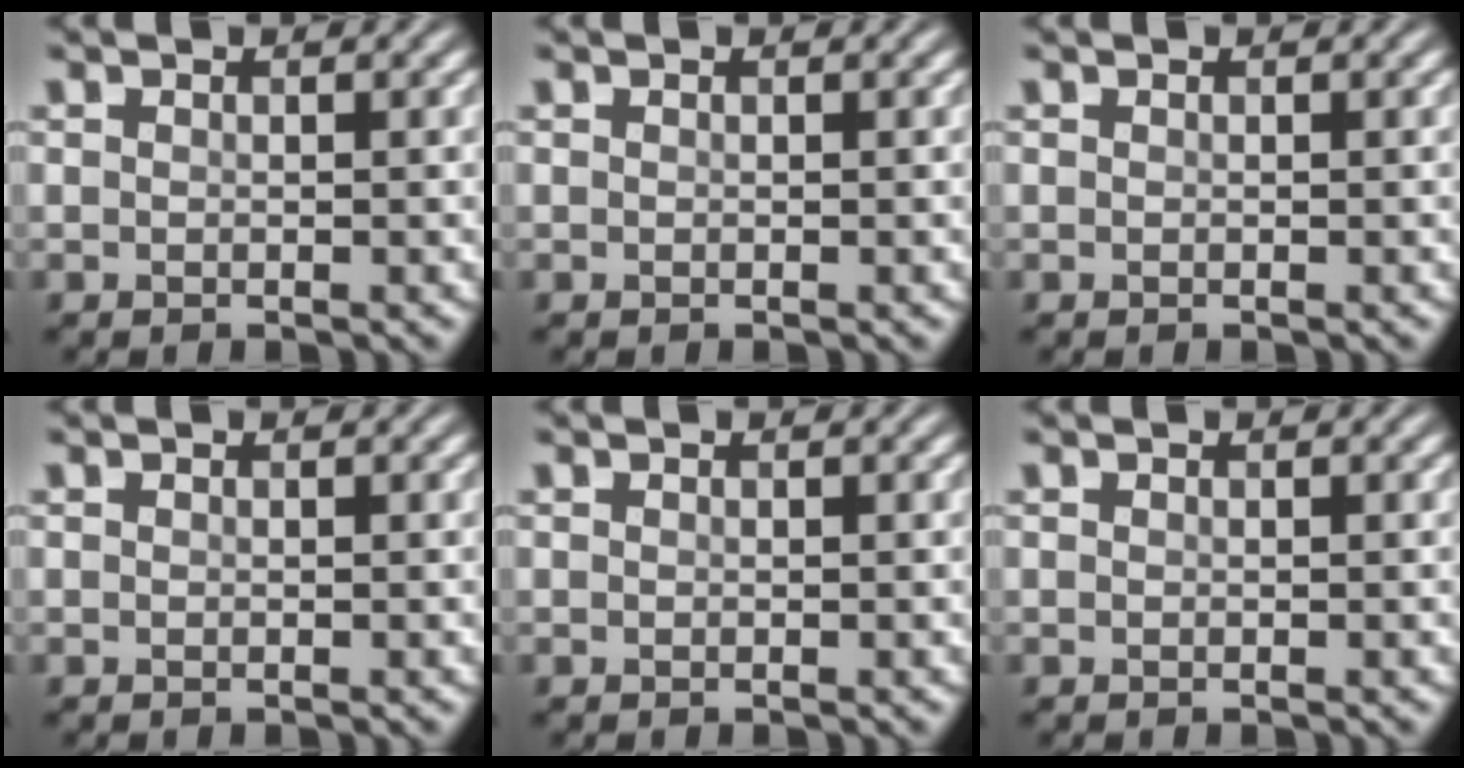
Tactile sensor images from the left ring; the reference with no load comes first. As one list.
[{"total": 0.0}, {"total": 0.0}, {"total": 0.0}, {"total": 0.0}, {"total": 0.0}]